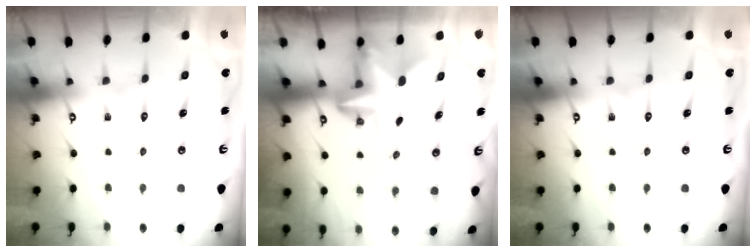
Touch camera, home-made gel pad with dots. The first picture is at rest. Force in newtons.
{"total": 2.6, "press": 2.5, "slide": 0.5}
{"total": 0.0}